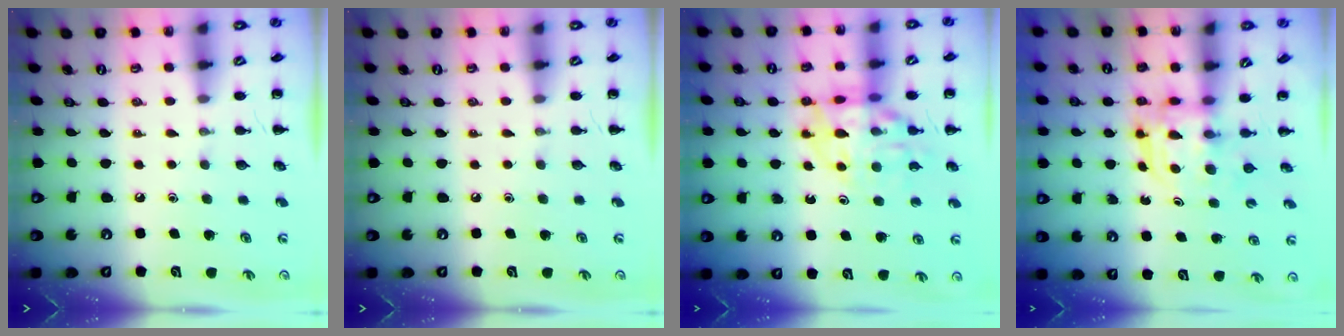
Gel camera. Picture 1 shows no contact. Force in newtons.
{"total": 0.0}
{"total": 14.1, "press": 13.8, "slide": 2.6}
{"total": 3.2, "press": 3.2, "slide": 0.2}